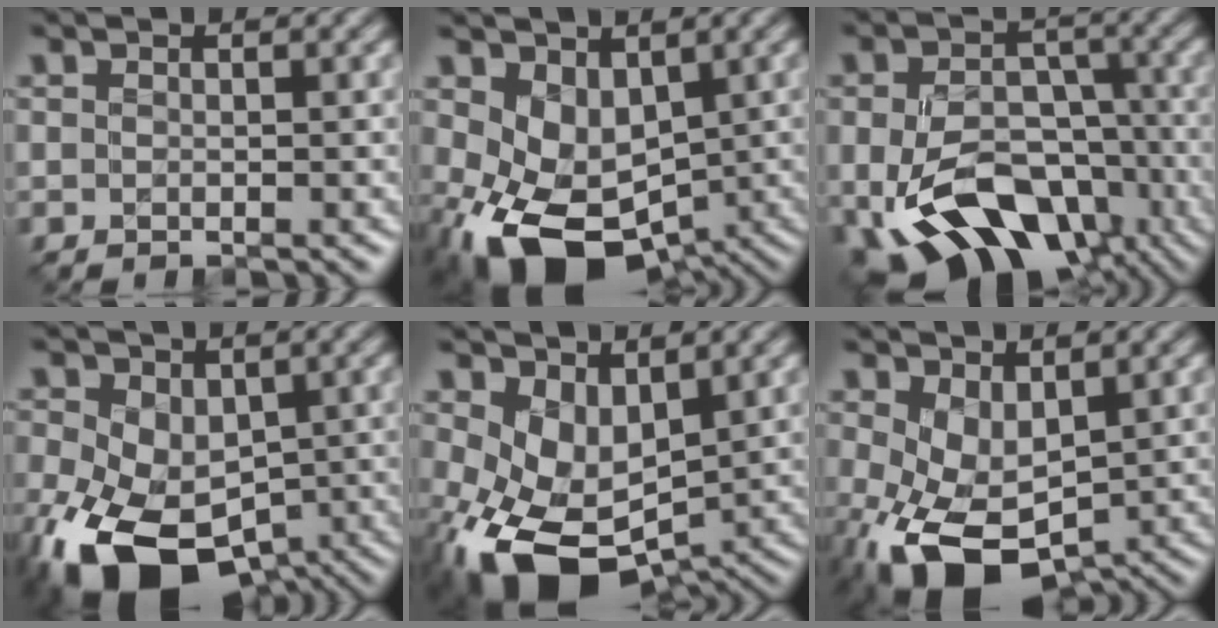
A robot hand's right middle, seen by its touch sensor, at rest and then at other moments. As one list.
[{"total": 8.8, "force": [-1.8, 6.0, 6.1], "torque": [-0.123, -0.020, -0.016]}, {"total": 11.9, "force": [-4.6, 7.6, 7.8], "torque": [-0.144, -0.015, -0.071]}, {"total": 13.0, "force": [-4.9, 8.3, 8.8], "torque": [-0.181, -0.034, -0.077]}, {"total": 8.5, "force": [-1.5, 5.5, 6.3], "torque": [-0.137, -0.020, -0.011]}, {"total": 6.9, "force": [-1.4, 4.2, 5.4], "torque": [-0.129, -0.016, -0.013]}]